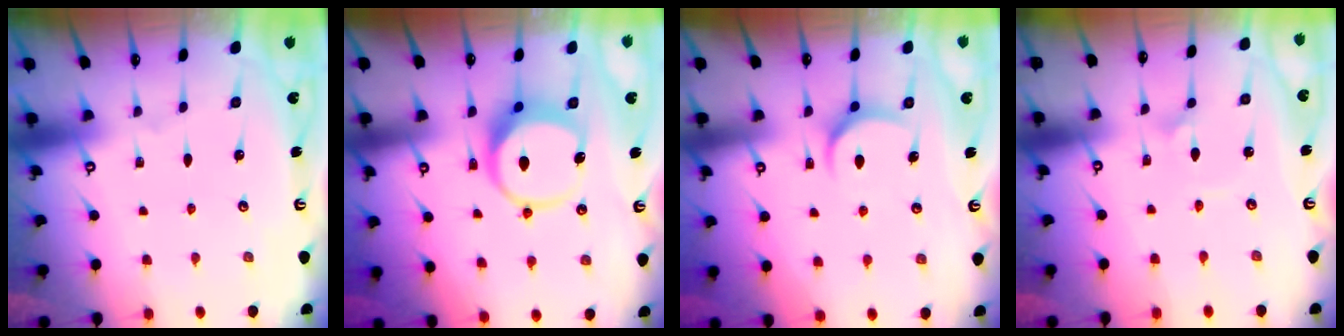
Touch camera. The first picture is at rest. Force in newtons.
{"total": 8.2, "press": 8.2, "slide": 1.1}
{"total": 7.3, "press": 7.2, "slide": 0.8}
{"total": 2.4, "press": 2.4, "slide": 0.2}